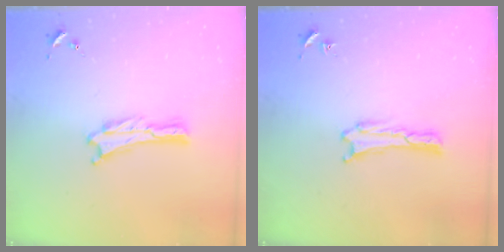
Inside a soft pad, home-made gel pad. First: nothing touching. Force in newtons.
{"total": 0.0}